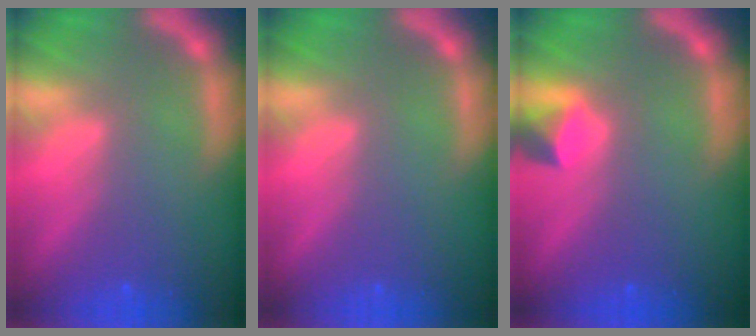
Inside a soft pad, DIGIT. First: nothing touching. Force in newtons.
{"total": 0.0}
{"total": 1.9}